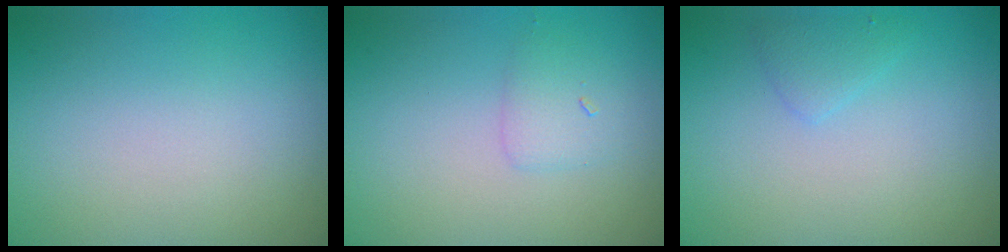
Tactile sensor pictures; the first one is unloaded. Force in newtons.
{"total": 1.5, "press": 1.5, "slide": 0.2}
{"total": 1.3, "press": 1.3, "slide": 0.1}